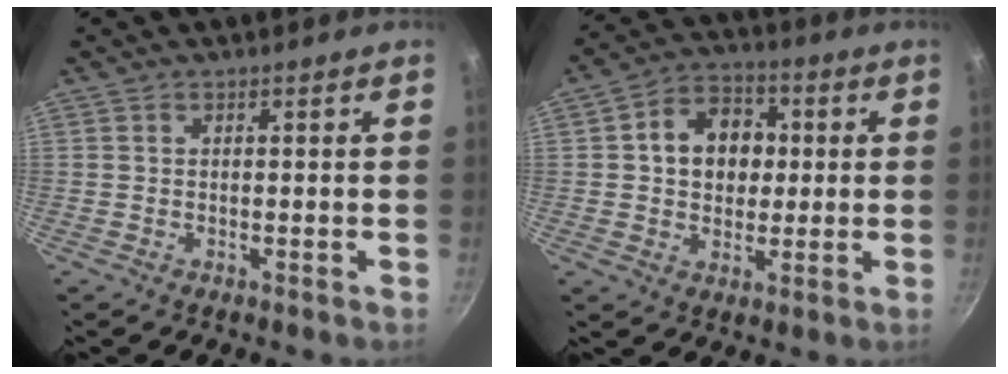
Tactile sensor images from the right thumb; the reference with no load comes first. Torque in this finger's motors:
{"motor_torque": [-0.47, 0.81, 0.02, 0.04, 0.07]}